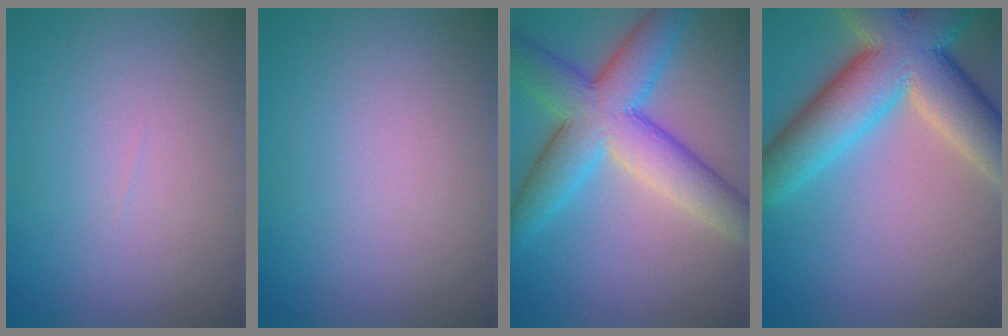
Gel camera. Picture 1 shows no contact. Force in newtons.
{"total": 0.0}
{"total": 9.5, "press": 9.5, "slide": 0.2}
{"total": 11.6, "press": 11.6, "slide": 1.0}